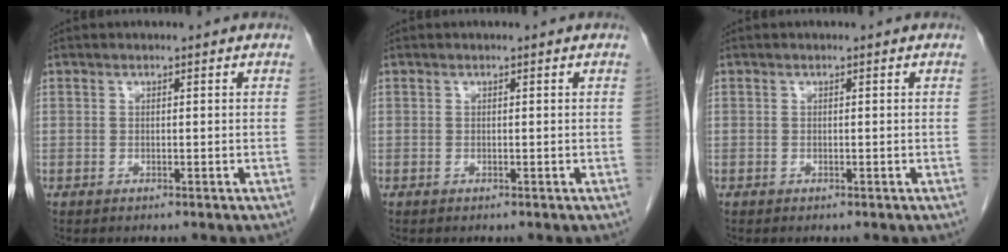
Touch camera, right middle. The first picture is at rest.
{"total": 0.0}
{"total": 0.0}